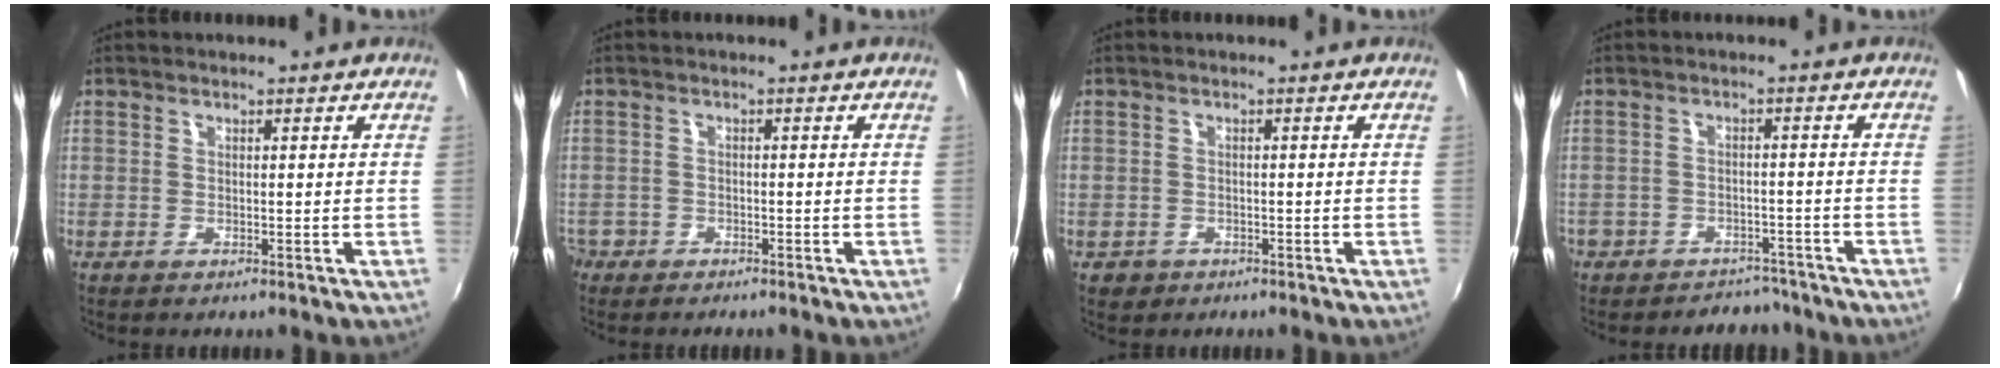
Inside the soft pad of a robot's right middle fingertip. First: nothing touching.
{"total": 3.7, "force": [-2.6, 2.6, 0.6], "torque": [-0.031, -0.003, -0.049]}
{"total": 2.5, "force": [-1.2, 2.0, 0.7], "torque": [-0.020, -0.001, -0.015]}
{"total": 8.1, "force": [-6.2, 5.1, 1.0], "torque": [-0.041, 0.013, -0.084]}